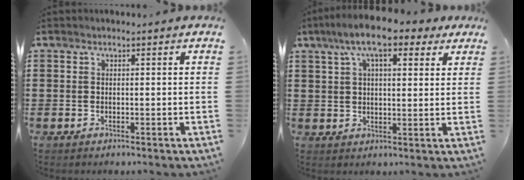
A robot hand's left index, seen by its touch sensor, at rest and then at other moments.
{"total": 9.7, "force": [6.2, 3.0, 6.9], "torque": [-0.141, 0.004, 0.108]}